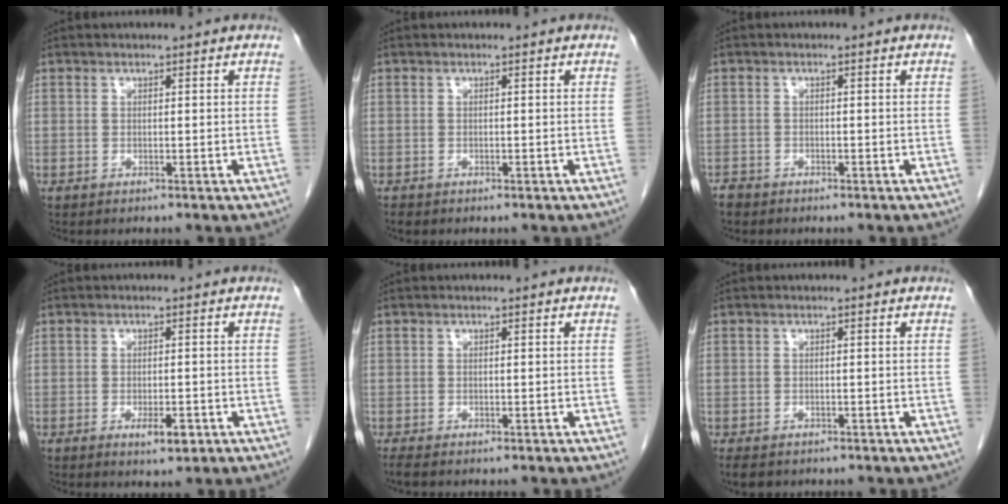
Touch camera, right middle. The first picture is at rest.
{"total": 0.6, "force": [-0.4, 0.3, 0.2], "torque": [-0.008, -0.001, -0.008]}
{"total": 1.6, "force": [-1.4, 0.8, 0.2], "torque": [-0.009, 0.000, -0.027]}
{"total": 3.3, "force": [-1.5, 1.0, 2.8], "torque": [-0.043, -0.002, -0.017]}
{"total": 1.2, "force": [-0.9, 0.3, 0.7], "torque": [-0.020, -0.005, -0.017]}
{"total": 4.3, "force": [-3.3, 2.2, 1.8], "torque": [-0.030, -0.008, -0.044]}